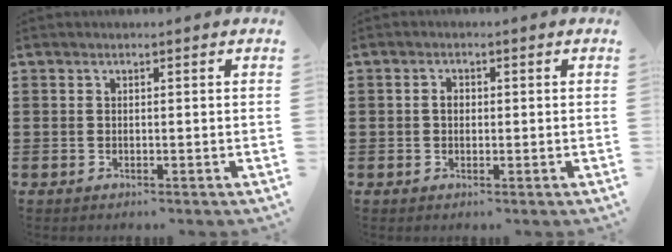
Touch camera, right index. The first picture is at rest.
{"total": 1.6, "force": [0.0, 1.1, 1.2], "torque": [-0.024, 0.006, 0.000]}